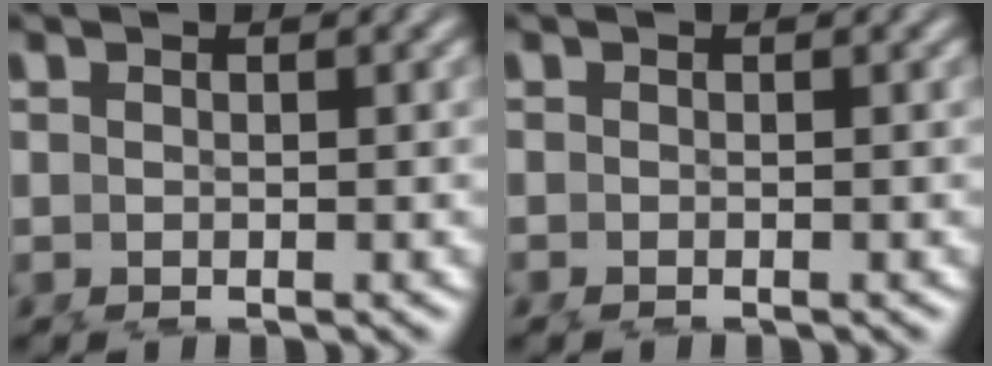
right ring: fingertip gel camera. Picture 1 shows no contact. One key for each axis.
{"total": 0.5, "fx": -0.5, "fy": -0.1, "fz": 0.1, "tx": 0.002, "ty": -0.001, "tz": -0.009}